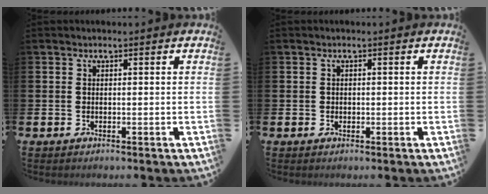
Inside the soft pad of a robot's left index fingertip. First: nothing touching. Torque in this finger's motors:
{"motor_torque": [-0.28, 0.01, -0.08, -0.01]}